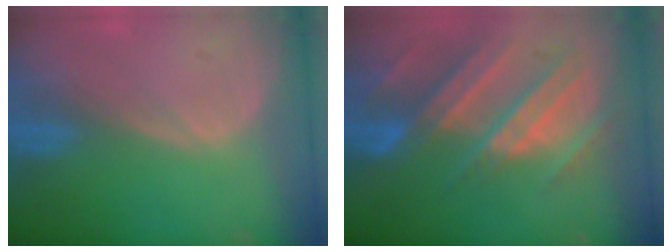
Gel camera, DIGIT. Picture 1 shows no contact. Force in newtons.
{"total": 11.1, "press": 9.9, "slide": 5.1}